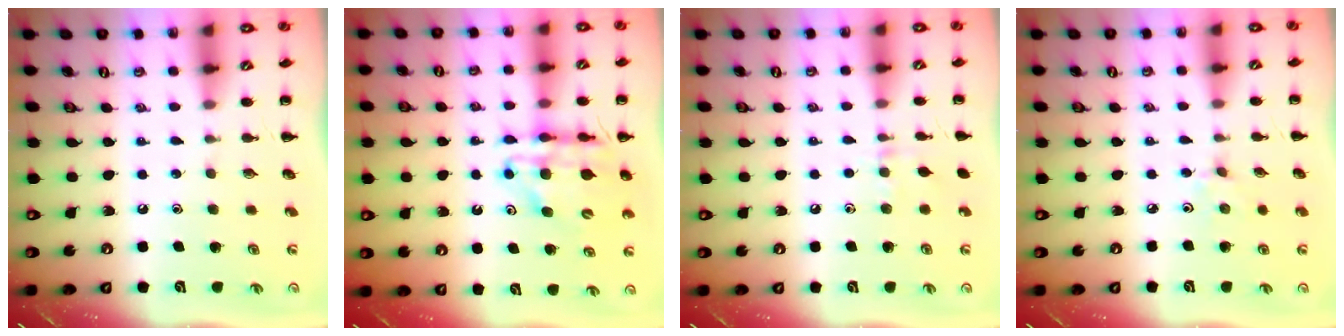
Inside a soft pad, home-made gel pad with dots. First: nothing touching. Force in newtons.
{"total": 13.9, "press": 13.4, "slide": 3.7}
{"total": 5.3, "press": 5.0, "slide": 1.7}
{"total": 2.4, "press": 2.2, "slide": 0.8}